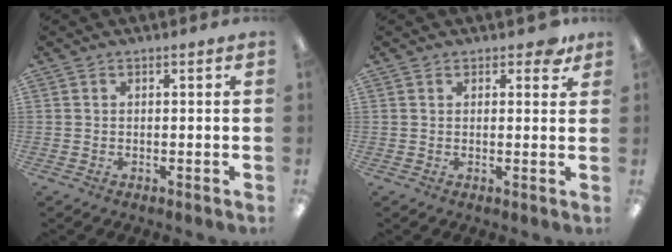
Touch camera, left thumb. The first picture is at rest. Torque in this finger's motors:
{"motor_torque": [0.42, 0.17, 0.36, -0.10, 0.00]}